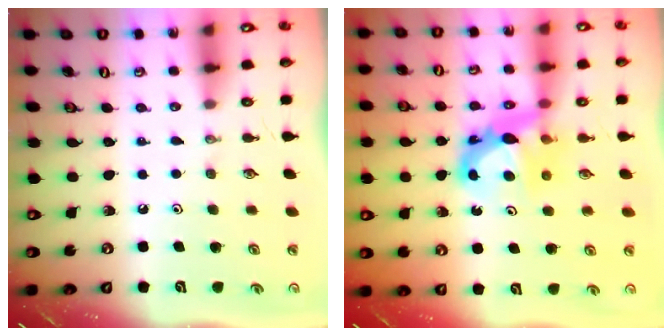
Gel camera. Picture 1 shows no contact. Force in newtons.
{"total": 8.5, "press": 8.5, "slide": 0.5}